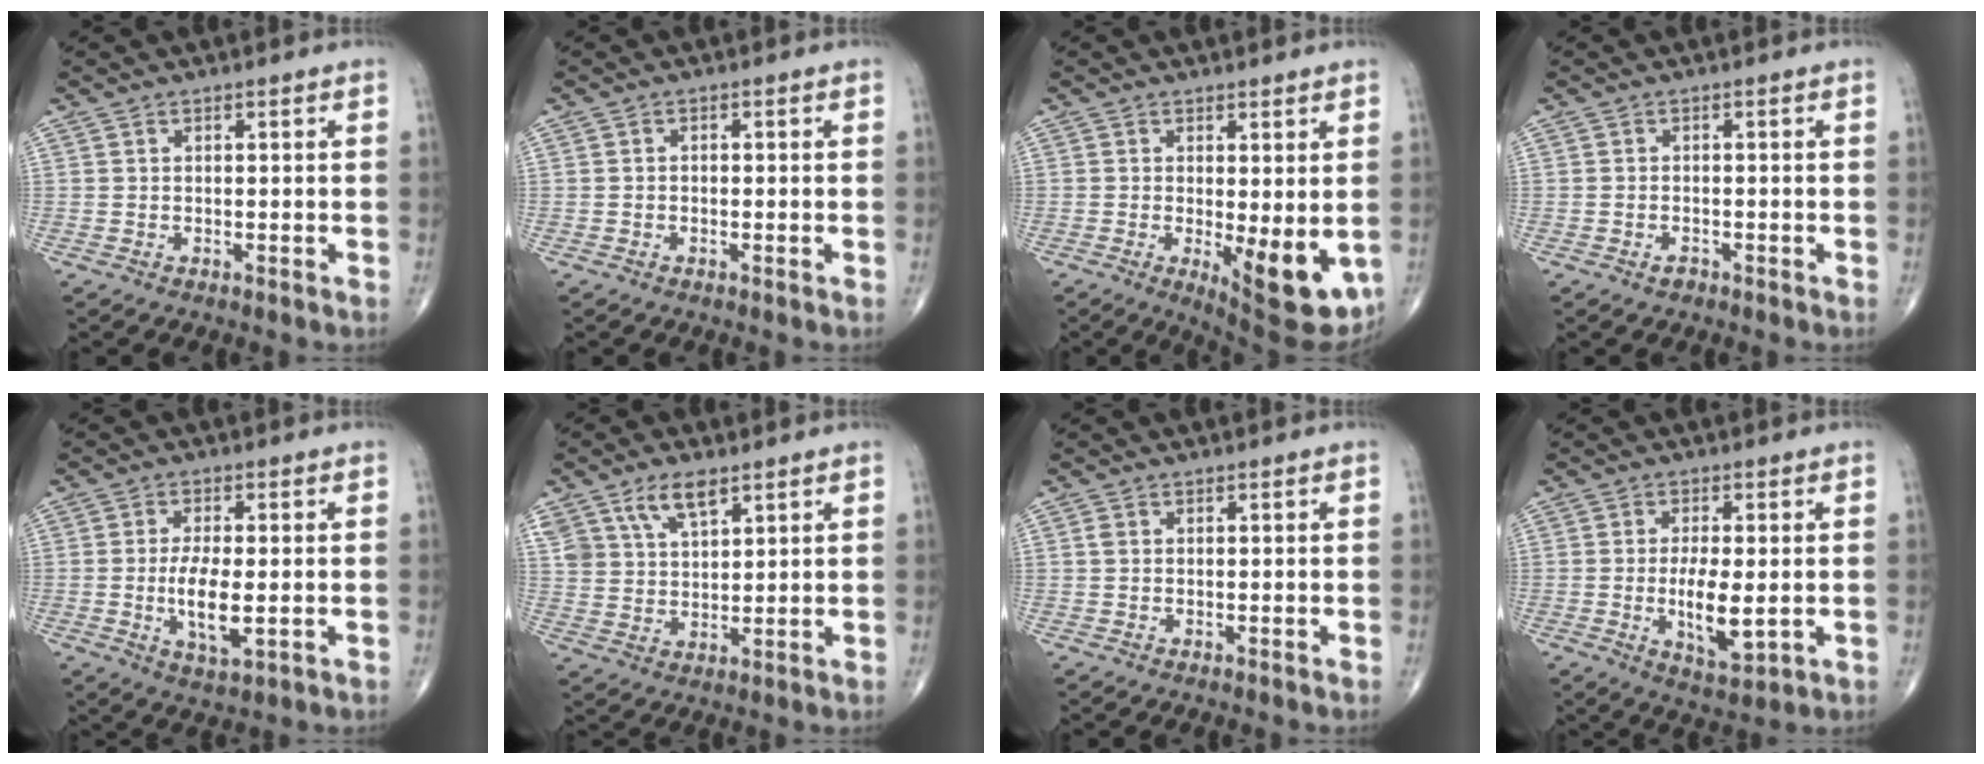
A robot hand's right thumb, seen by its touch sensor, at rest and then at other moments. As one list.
[{"total": 0.5, "force": [-0.2, 0.4, 0.3], "torque": [-0.003, 0.002, -0.007]}, {"total": 11.0, "force": [-1.8, 3.8, 10.1], "torque": [-0.125, -0.025, -0.013]}, {"total": 1.2, "force": [-0.8, 0.7, 0.6], "torque": [-0.009, 0.004, -0.013]}, {"total": 7.7, "force": [-1.0, 2.8, 7.1], "torque": [-0.134, -0.014, -0.017]}, {"total": 7.6, "force": [4.7, 3.7, 4.7], "torque": [-0.077, -0.019, 0.094]}, {"total": 0.8, "force": [0.1, 0.6, 0.5], "torque": [-0.011, 0.002, 0.002]}, {"total": 8.6, "force": [-1.0, 3.3, 7.8], "torque": [-0.133, -0.017, -0.012]}]